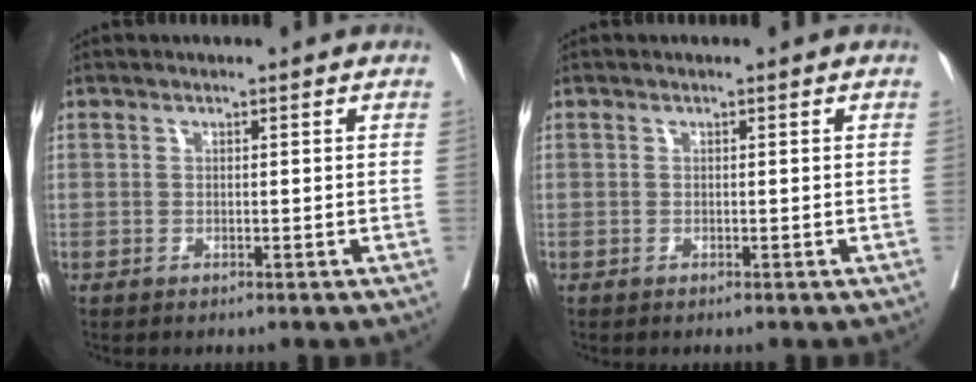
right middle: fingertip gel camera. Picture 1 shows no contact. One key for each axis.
{"total": 0.0}